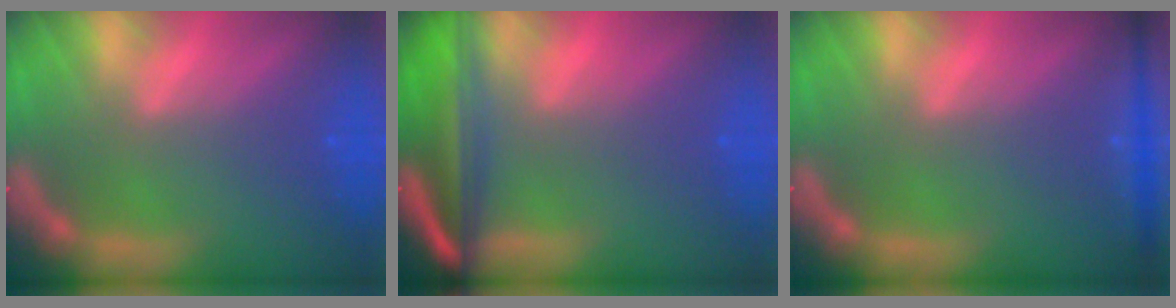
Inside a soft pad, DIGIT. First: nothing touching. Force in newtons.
{"total": 9.6}
{"total": 3.0}